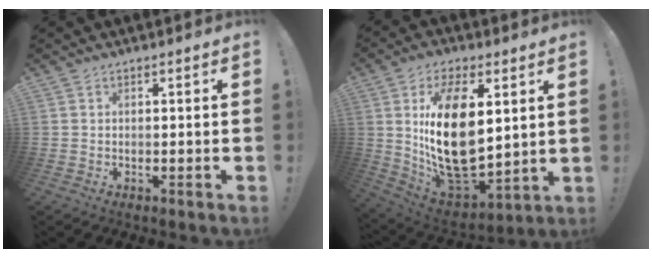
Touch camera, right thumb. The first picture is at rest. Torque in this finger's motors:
{"motor_torque": [1.65, 3.36, 2.57, 0.19, 0.76]}